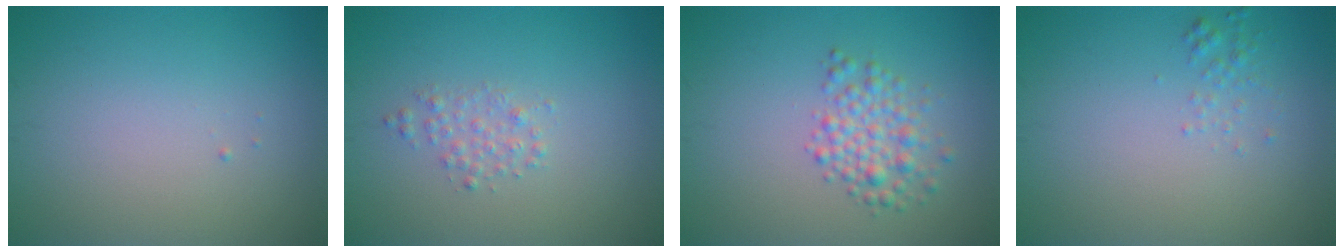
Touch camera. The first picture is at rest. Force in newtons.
{"total": 1.4, "press": 1.4, "slide": 0.0}
{"total": 2.9, "press": 2.9, "slide": 0.1}
{"total": 1.0, "press": 1.0, "slide": 0.0}